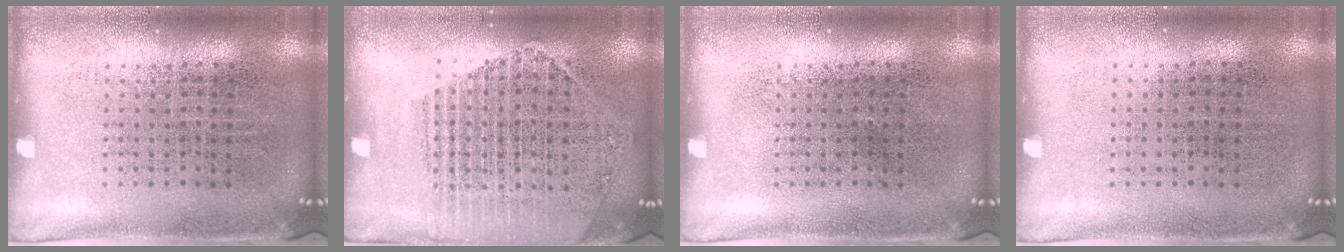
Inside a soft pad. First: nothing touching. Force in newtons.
{"total": 1.7, "press": 1.6, "slide": 0.4}
{"total": 0.0}
{"total": 0.0}